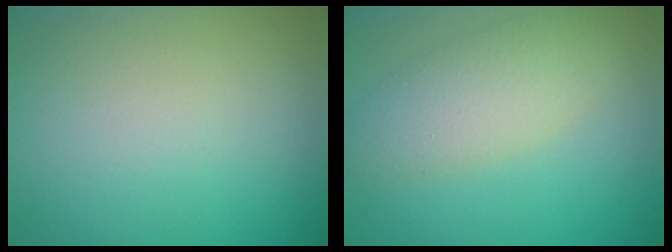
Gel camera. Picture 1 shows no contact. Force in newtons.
{"total": 4.2, "press": 4.2, "slide": 0.2}